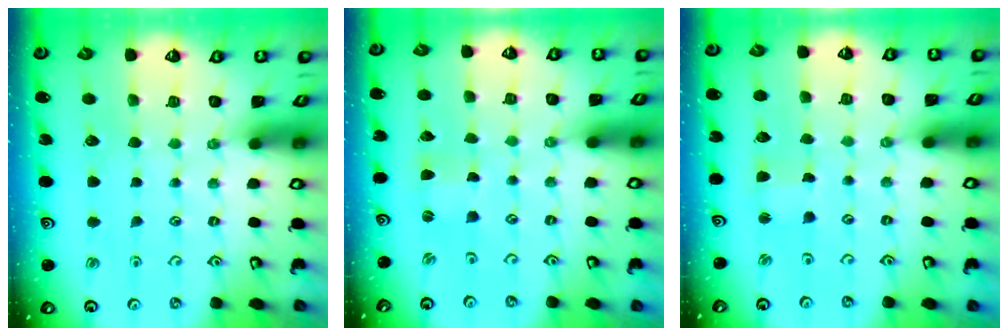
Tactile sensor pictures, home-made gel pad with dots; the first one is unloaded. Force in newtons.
{"total": 1.2, "press": 1.2, "slide": 0.4}
{"total": 2.3, "press": 2.3, "slide": 0.3}